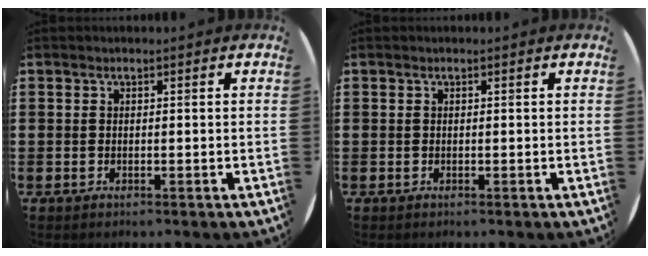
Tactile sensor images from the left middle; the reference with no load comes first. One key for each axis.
{"total": 0.0}